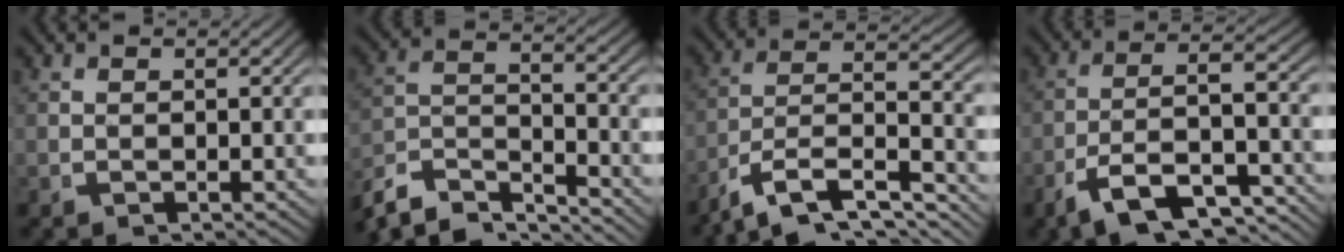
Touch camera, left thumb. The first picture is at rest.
{"total": 9.4, "force": [-5.9, 5.5, 4.9], "torque": [-0.100, -0.039, -0.088]}
{"total": 13.3, "force": [-6.1, 8.6, 8.1], "torque": [-0.178, -0.052, -0.086]}
{"total": 10.2, "force": [-5.0, 5.6, 6.9], "torque": [-0.151, -0.036, -0.069]}